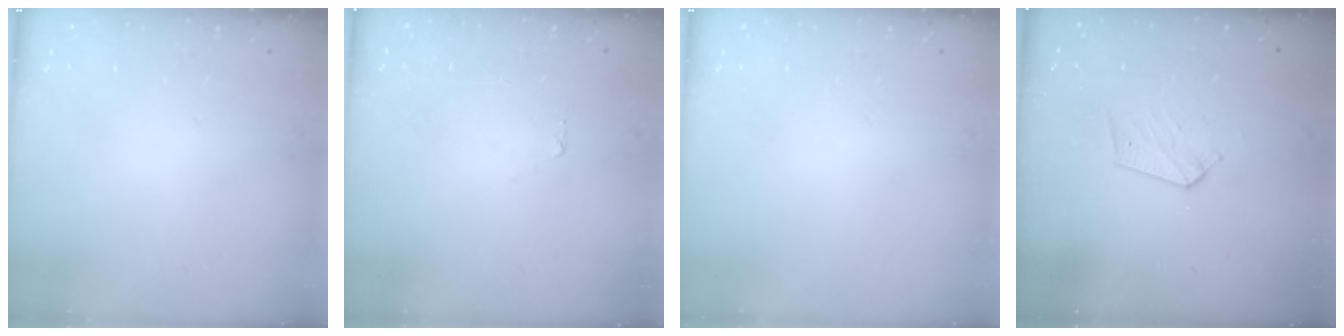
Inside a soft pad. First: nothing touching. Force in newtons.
{"total": 3.3, "press": 3.3, "slide": 0.3}
{"total": 0.0}
{"total": 5.1, "press": 5.0, "slide": 0.5}